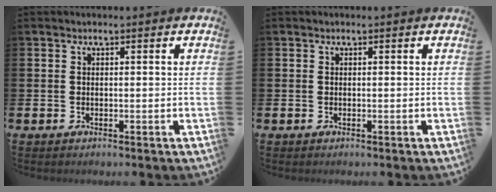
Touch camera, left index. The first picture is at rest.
{"total": 0.0}